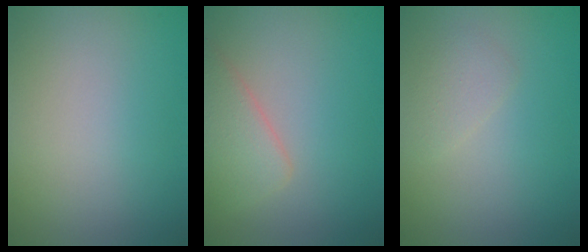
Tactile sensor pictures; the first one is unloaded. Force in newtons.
{"total": 3.2, "press": 3.2, "slide": 0.1}
{"total": 1.3, "press": 1.3, "slide": 0.0}